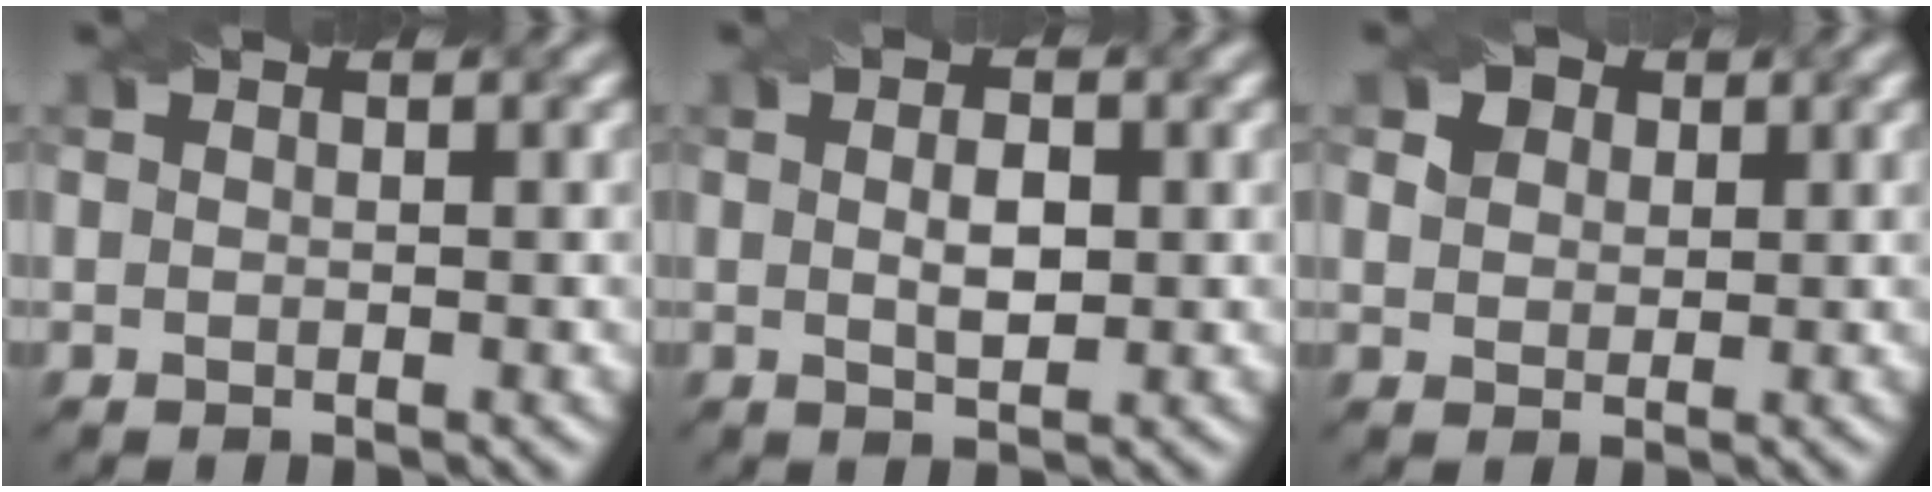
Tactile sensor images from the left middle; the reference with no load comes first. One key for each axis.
{"total": 2.4, "fx": 0.2, "fy": 1.1, "fz": 2.1, "tx": -0.038, "ty": -0.002, "tz": 0.004}
{"total": 4.0, "fx": 2.3, "fy": 2.8, "fz": 1.8, "tx": -0.048, "ty": 0.007, "tz": 0.032}